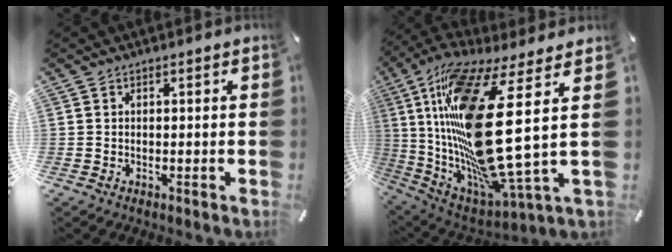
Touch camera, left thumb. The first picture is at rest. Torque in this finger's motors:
{"motor_torque": [1.61, 1.60, 2.52, 0.25, 1.06]}